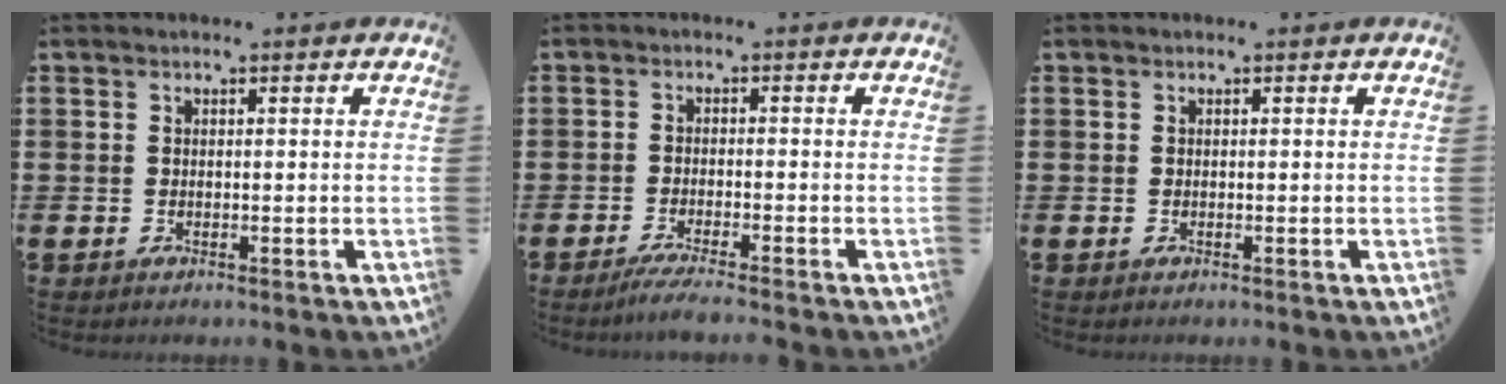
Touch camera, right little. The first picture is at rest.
{"total": 2.3, "force": [-1.7, -0.2, 1.4], "torque": [-0.022, 0.000, -0.032]}
{"total": 0.0}